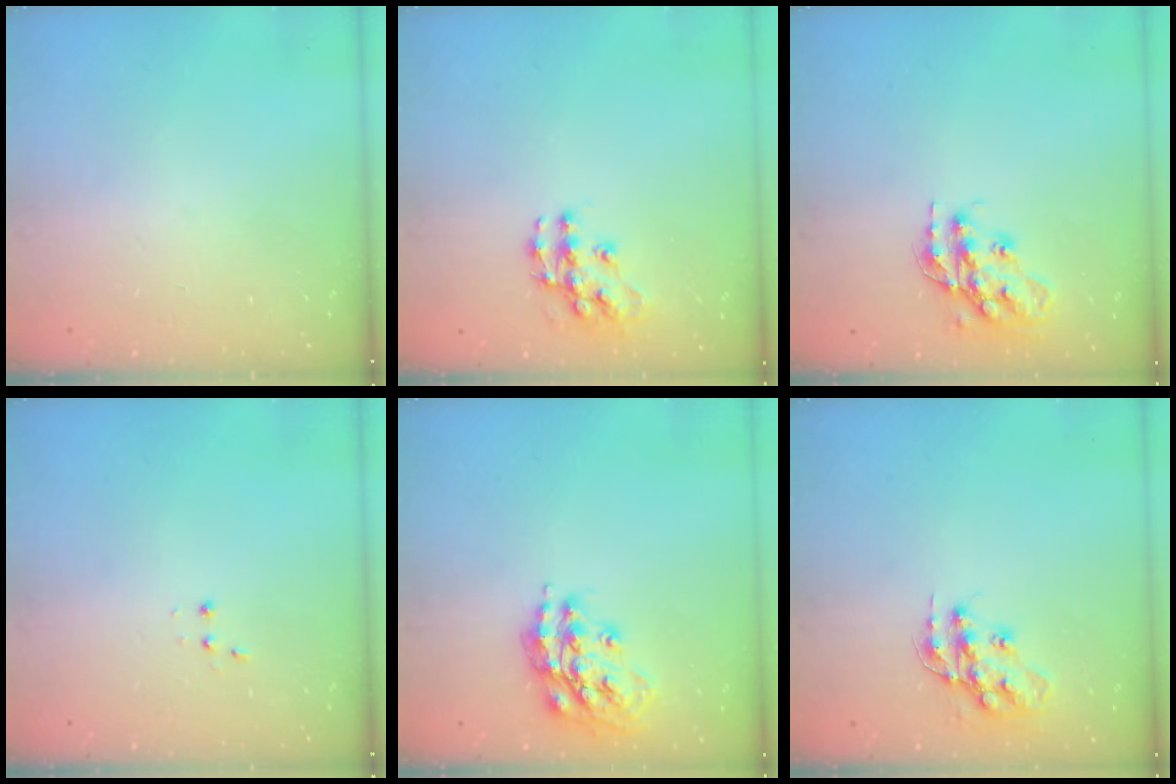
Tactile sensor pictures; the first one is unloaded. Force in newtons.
{"total": 10.9, "press": 10.9, "slide": 0.8}
{"total": 15.4, "press": 15.4, "slide": 1.0}
{"total": 2.8, "press": 2.7, "slide": 0.7}
{"total": 15.1, "press": 15.0, "slide": 1.0}
{"total": 14.0, "press": 14.0, "slide": 0.7}